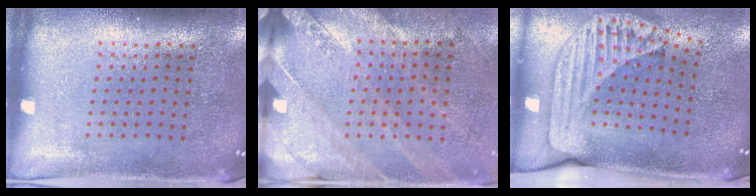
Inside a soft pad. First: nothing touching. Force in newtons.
{"total": 2.5, "press": 2.2, "slide": 1.2}
{"total": 2.5, "press": 1.8, "slide": 1.7}